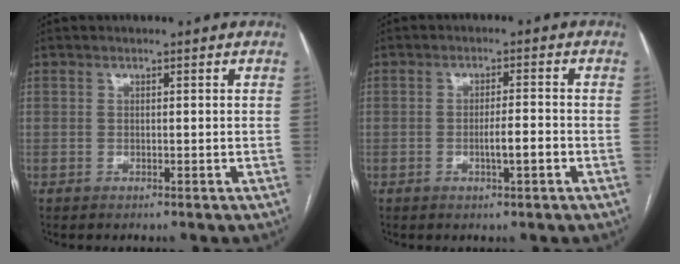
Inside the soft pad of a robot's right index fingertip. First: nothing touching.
{"total": 3.6, "force": [-1.2, 0.3, 3.4], "torque": [-0.057, -0.001, -0.019]}